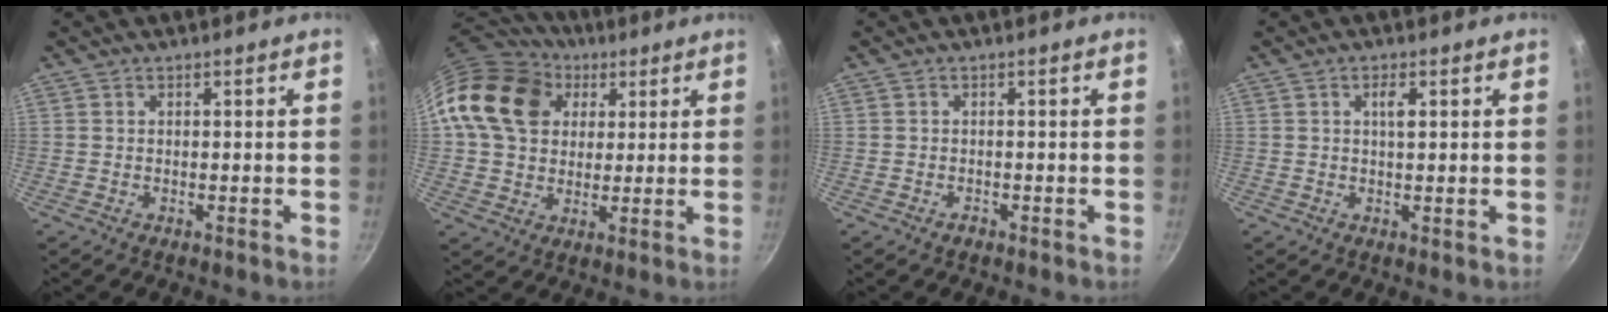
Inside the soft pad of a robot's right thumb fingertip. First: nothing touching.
{"total": 17.9, "force": [5.2, 13.8, 10.2], "torque": [-0.167, 0.017, 0.085]}
{"total": 0.9, "force": [-0.6, 0.5, 0.4], "torque": [-0.006, 0.006, -0.011]}
{"total": 2.6, "force": [0.8, 0.8, 2.3], "torque": [-0.037, -0.004, 0.013]}